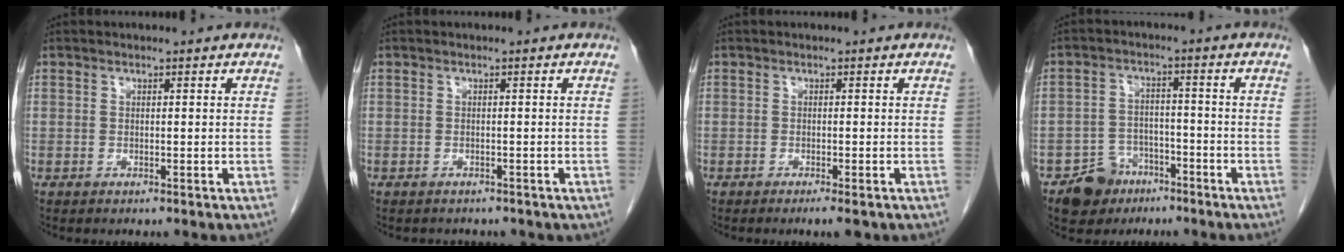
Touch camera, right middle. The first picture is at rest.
{"total": 3.4, "force": [-2.9, 1.5, 0.9], "torque": [-0.017, -0.001, -0.031]}
{"total": 2.2, "force": [-1.6, 0.2, 1.6], "torque": [-0.021, -0.005, -0.022]}
{"total": 6.0, "force": [-4.0, 4.3, 0.9], "torque": [-0.013, 0.011, -0.064]}